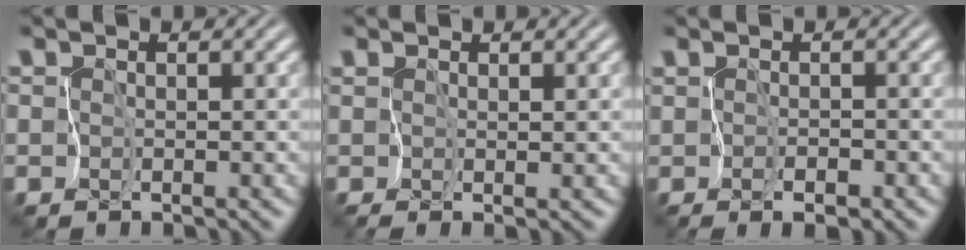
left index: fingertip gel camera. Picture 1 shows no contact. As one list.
[{"total": 0.7, "force": [0.5, -0.5, 0.0], "torque": [-0.009, 0.000, 0.009]}, {"total": 0.8, "force": [-0.5, -0.4, 0.6], "torque": [-0.017, -0.003, -0.010]}]